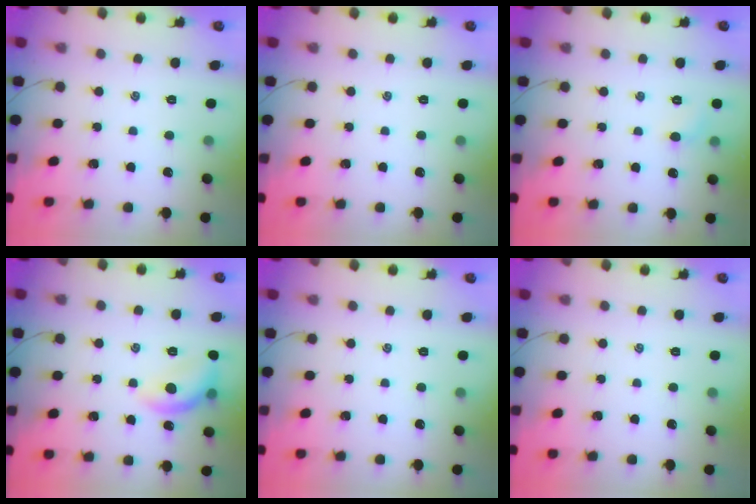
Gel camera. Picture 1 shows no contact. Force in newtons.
{"total": 0.0}
{"total": 4.6, "press": 4.3, "slide": 1.6}
{"total": 12.2, "press": 12.2, "slide": 0.7}
{"total": 0.0}
{"total": 0.0}